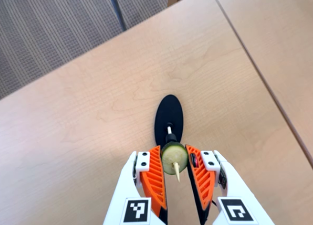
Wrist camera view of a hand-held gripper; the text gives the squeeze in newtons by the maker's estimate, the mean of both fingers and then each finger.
{"total": 12.0, "left": 12.0, "right": 12.1}